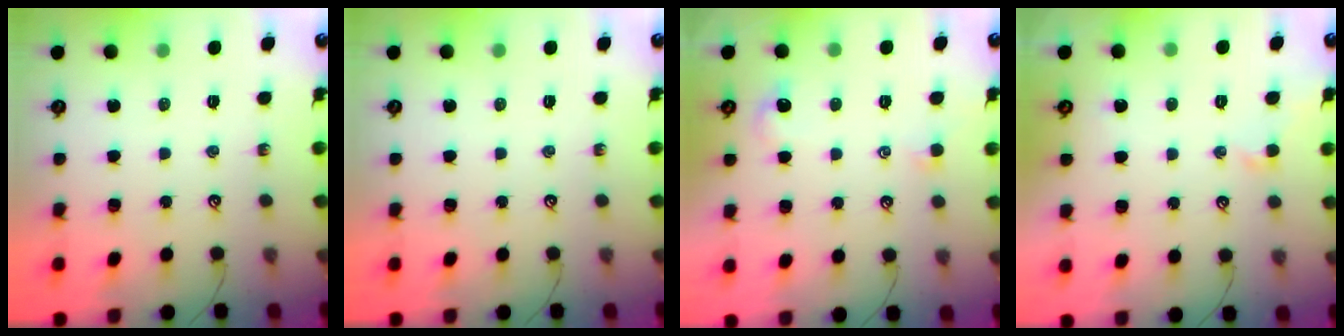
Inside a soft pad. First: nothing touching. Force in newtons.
{"total": 0.0}
{"total": 1.7, "press": 1.6, "slide": 0.6}
{"total": 0.5, "press": 0.1, "slide": 0.5}